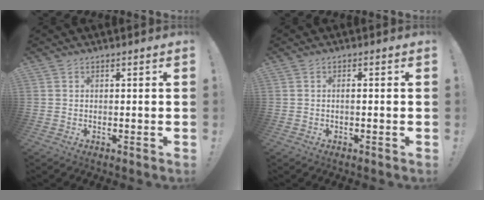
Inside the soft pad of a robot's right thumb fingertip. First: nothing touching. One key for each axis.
{"total": 1.2, "fx": -0.5, "fy": 0.0, "fz": 1.1, "tx": -0.024, "ty": 0.003, "tz": -0.008}